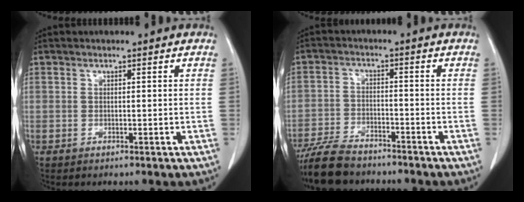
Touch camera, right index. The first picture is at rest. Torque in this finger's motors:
{"motor_torque": [0.22, -0.23, -0.10, -0.21]}